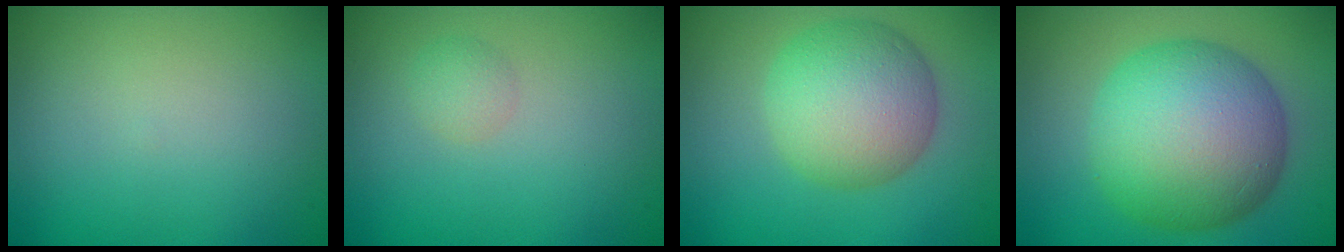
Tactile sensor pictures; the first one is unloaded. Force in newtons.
{"total": 1.3, "press": 1.3, "slide": 0.0}
{"total": 7.3, "press": 7.3, "slide": 0.2}
{"total": 12.4, "press": 12.4, "slide": 0.2}